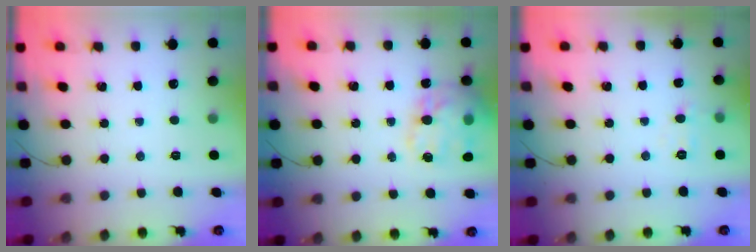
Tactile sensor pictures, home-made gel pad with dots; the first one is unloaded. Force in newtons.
{"total": 19.8, "press": 19.5, "slide": 3.3}
{"total": 3.8, "press": 3.6, "slide": 1.3}